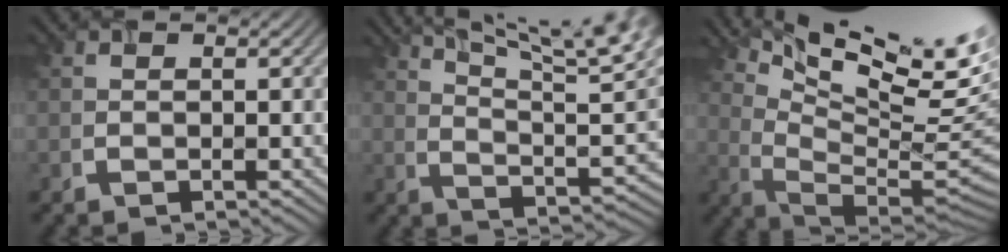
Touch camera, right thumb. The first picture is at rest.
{"total": 14.4, "force": [9.0, 3.6, 10.7], "torque": [-0.177, 0.010, 0.133]}
{"total": 15.5, "force": [8.7, 4.0, 12.2], "torque": [-0.193, 0.000, 0.139]}